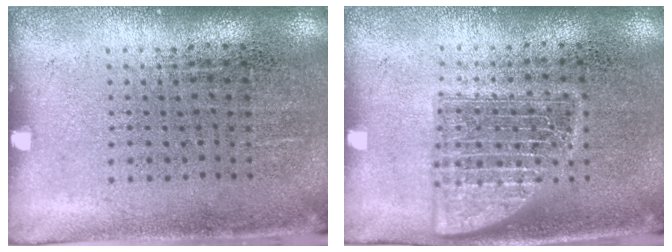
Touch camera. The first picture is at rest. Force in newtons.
{"total": 2.5, "press": 2.5, "slide": 0.4}